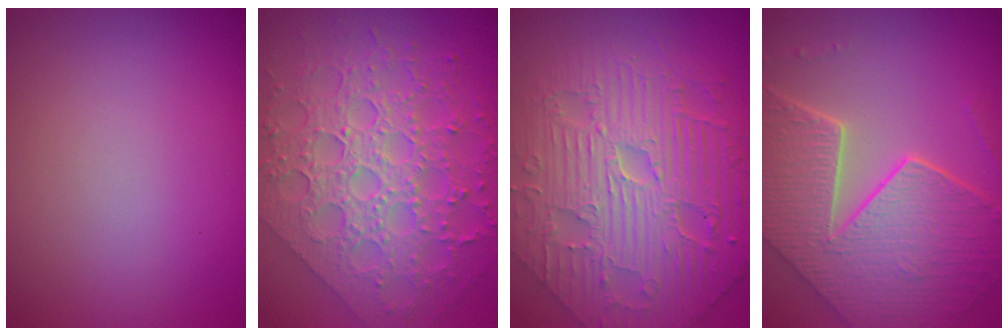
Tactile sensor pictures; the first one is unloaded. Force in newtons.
{"total": 8.3, "press": 6.2, "slide": 5.5}
{"total": 8.4, "press": 6.7, "slide": 5.2}
{"total": 8.8, "press": 6.3, "slide": 6.2}